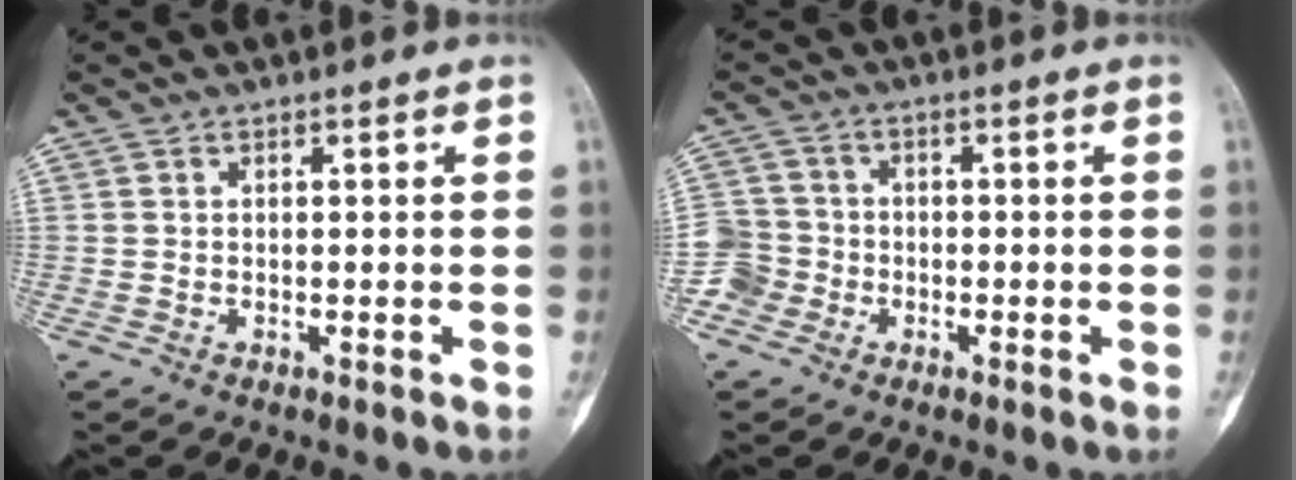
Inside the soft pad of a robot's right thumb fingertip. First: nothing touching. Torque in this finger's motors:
{"motor_torque": [0.05, -0.13, 0.15, -0.09, 0.00]}